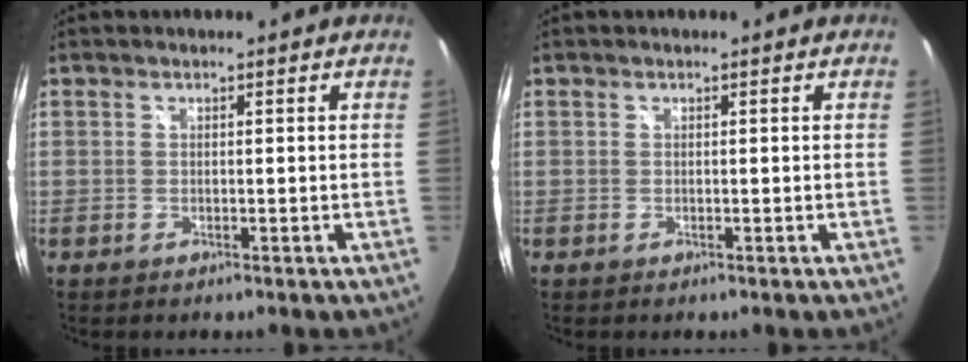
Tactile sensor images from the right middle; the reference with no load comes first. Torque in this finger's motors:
{"motor_torque": [-0.07, -0.06, 0.00, 0.00]}